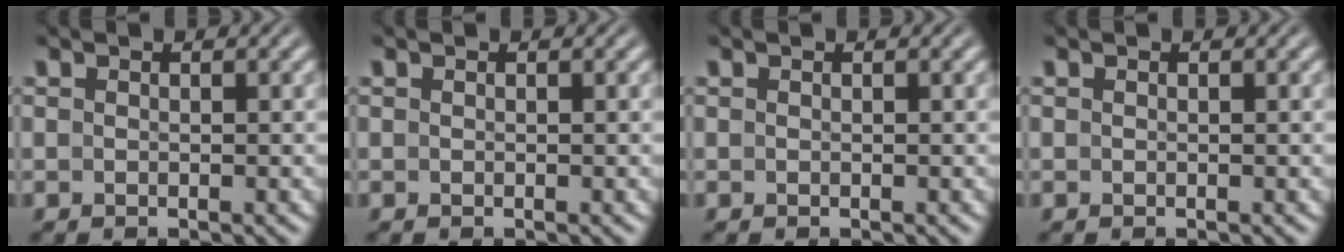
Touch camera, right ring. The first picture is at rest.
{"total": 0.0}
{"total": 0.0}
{"total": 0.0}